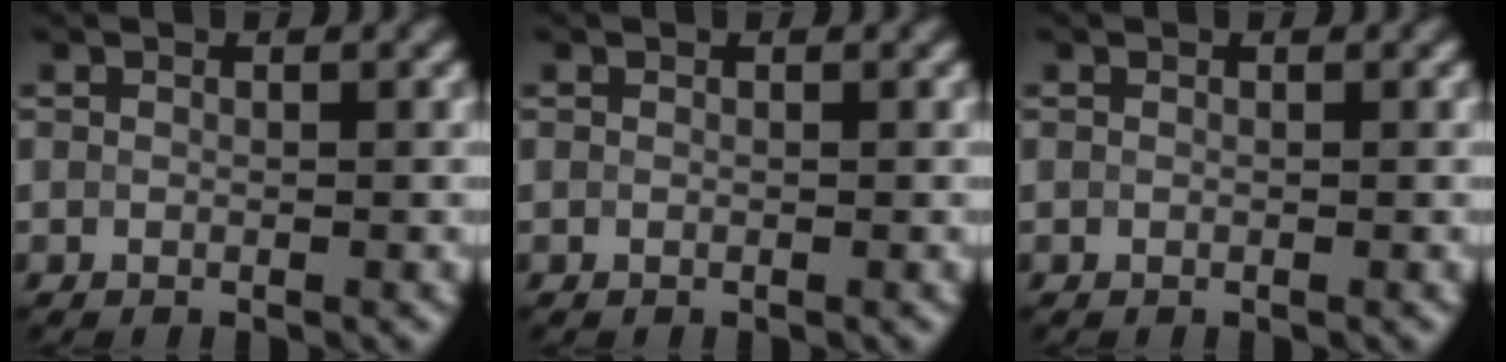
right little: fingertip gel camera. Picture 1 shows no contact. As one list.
[{"total": 0.0}, {"total": 0.0}]